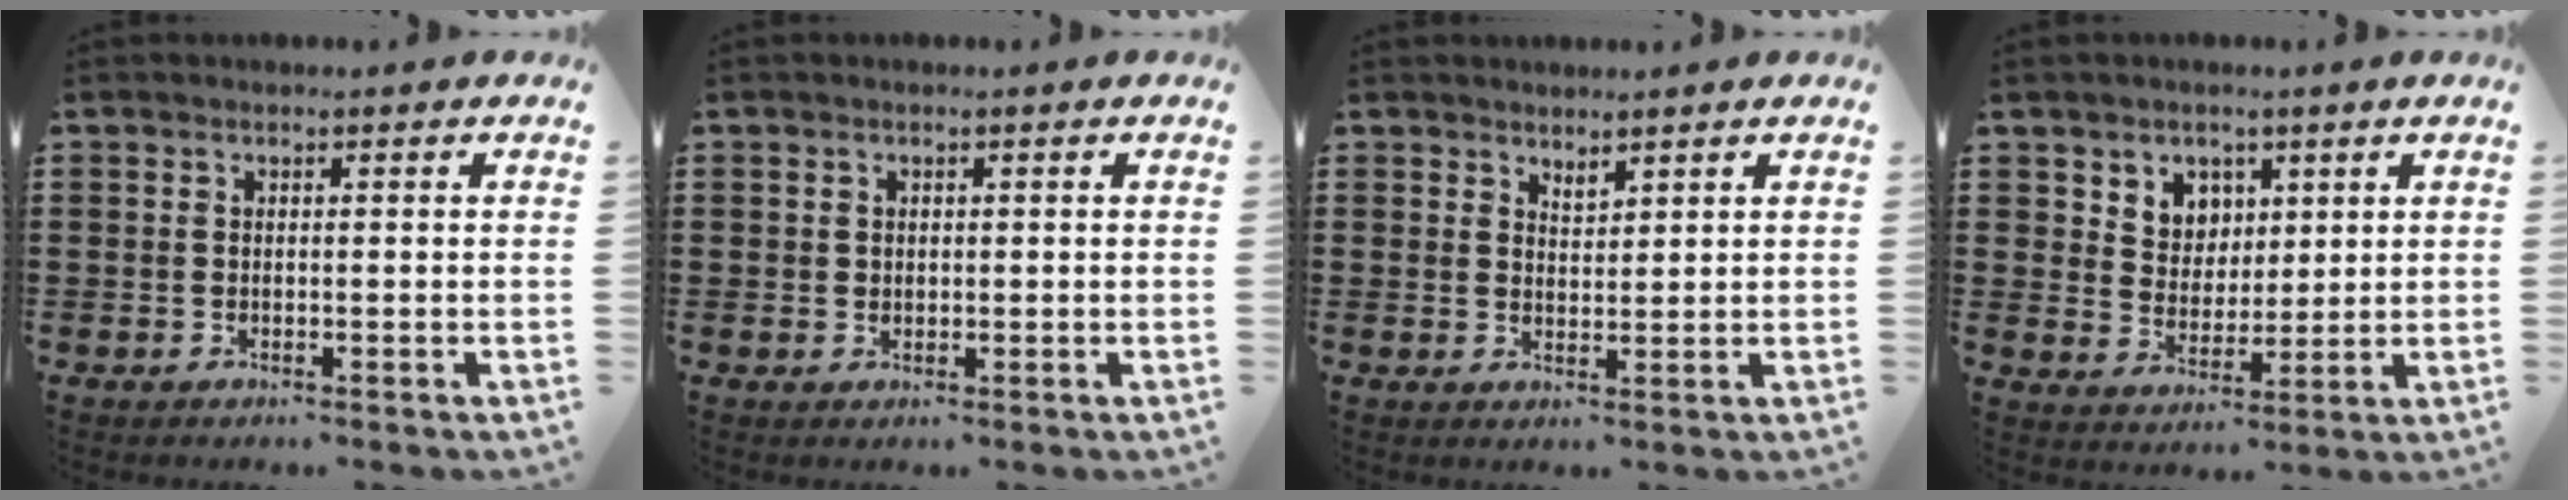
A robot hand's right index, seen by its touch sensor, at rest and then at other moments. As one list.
[{"total": 0.9, "force": [0.4, 0.8, 0.3], "torque": [-0.007, 0.004, 0.008]}, {"total": 1.8, "force": [1.8, 0.4, 0.1], "torque": [-0.004, 0.002, 0.034]}, {"total": 4.9, "force": [2.8, 4.0, 0.4], "torque": [-0.024, 0.004, 0.049]}]